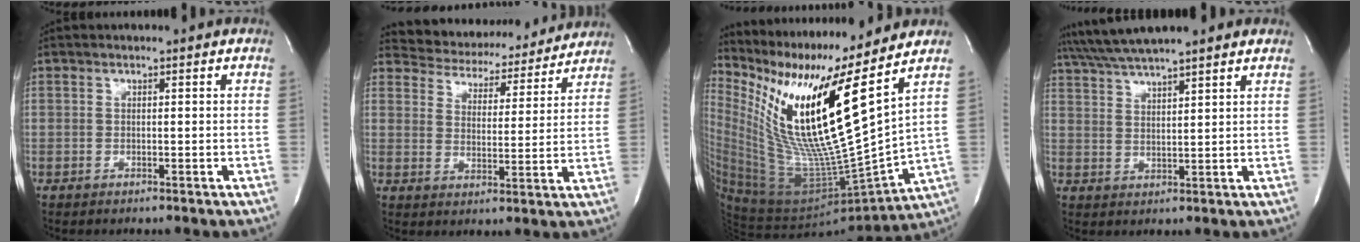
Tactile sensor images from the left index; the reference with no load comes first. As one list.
[{"total": 15.0, "force": [14.2, 4.1, 2.3], "torque": [-0.024, 0.006, 0.186]}, {"total": 22.5, "force": [11.2, -0.1, 19.5], "torque": [-0.372, -0.031, 0.199]}, {"total": 11.3, "force": [9.7, 0.5, 5.8], "torque": [-0.106, 0.037, 0.150]}]